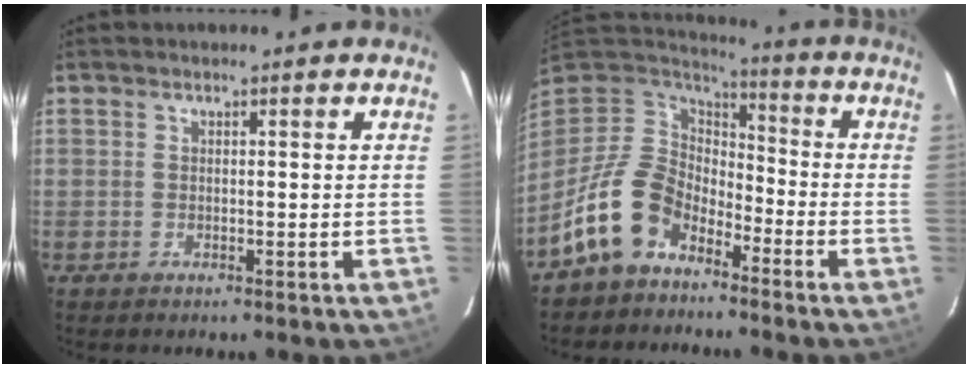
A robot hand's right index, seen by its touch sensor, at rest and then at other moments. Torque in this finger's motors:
{"motor_torque": [0.71, -0.68, -0.23, -0.21]}